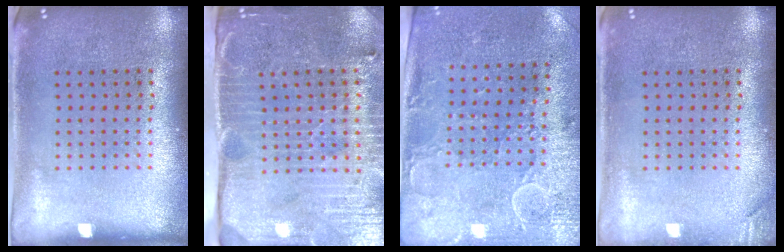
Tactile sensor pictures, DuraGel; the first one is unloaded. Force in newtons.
{"total": 4.6, "press": 3.9, "slide": 2.5}
{"total": 3.0, "press": 2.4, "slide": 1.7}
{"total": 1.1, "press": 1.1, "slide": 0.3}